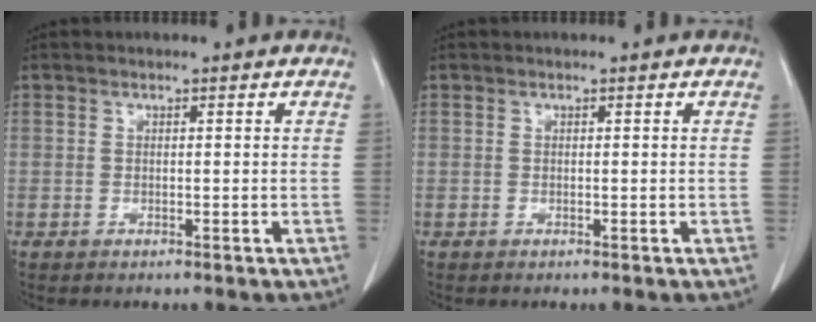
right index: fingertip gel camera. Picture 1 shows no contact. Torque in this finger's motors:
{"motor_torque": [0.00, 0.00, 0.00, 0.00]}